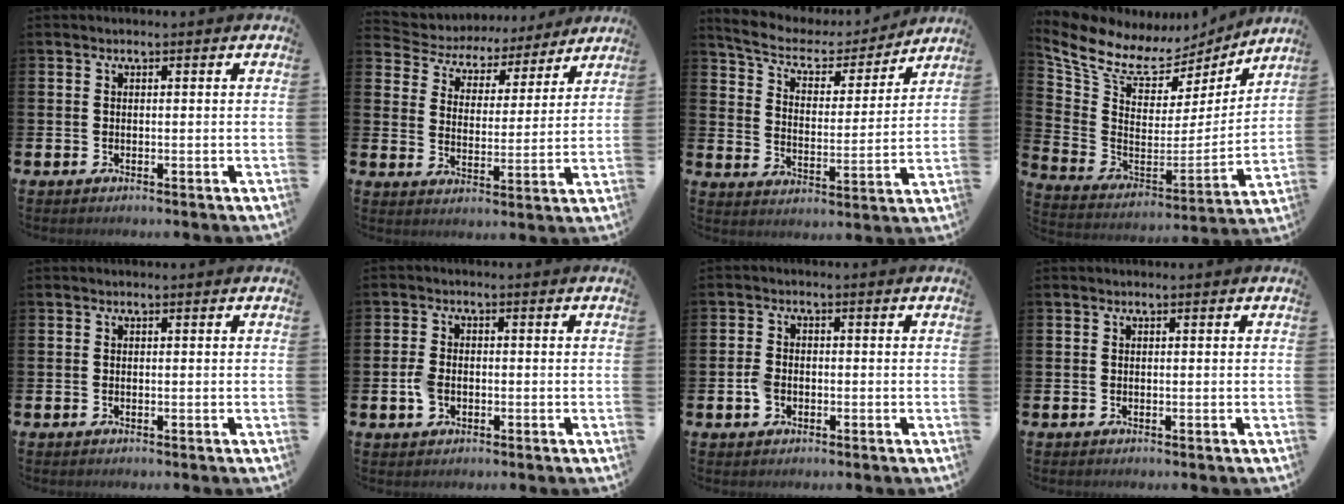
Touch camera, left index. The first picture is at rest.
{"total": 5.2, "force": [4.6, 2.4, 0.2], "torque": [-0.035, -0.038, 0.074]}
{"total": 6.2, "force": [5.5, 2.4, 1.8], "torque": [-0.071, -0.036, 0.090]}
{"total": 10.1, "force": [7.8, 5.3, 3.6], "torque": [-0.121, -0.043, 0.140]}
{"total": 0.0}
{"total": 2.9, "force": [-0.6, 2.1, 1.9], "torque": [-0.035, 0.008, -0.011]}
{"total": 2.4, "force": [-0.6, 1.9, 1.3], "torque": [-0.025, 0.006, -0.013]}
{"total": 0.0}